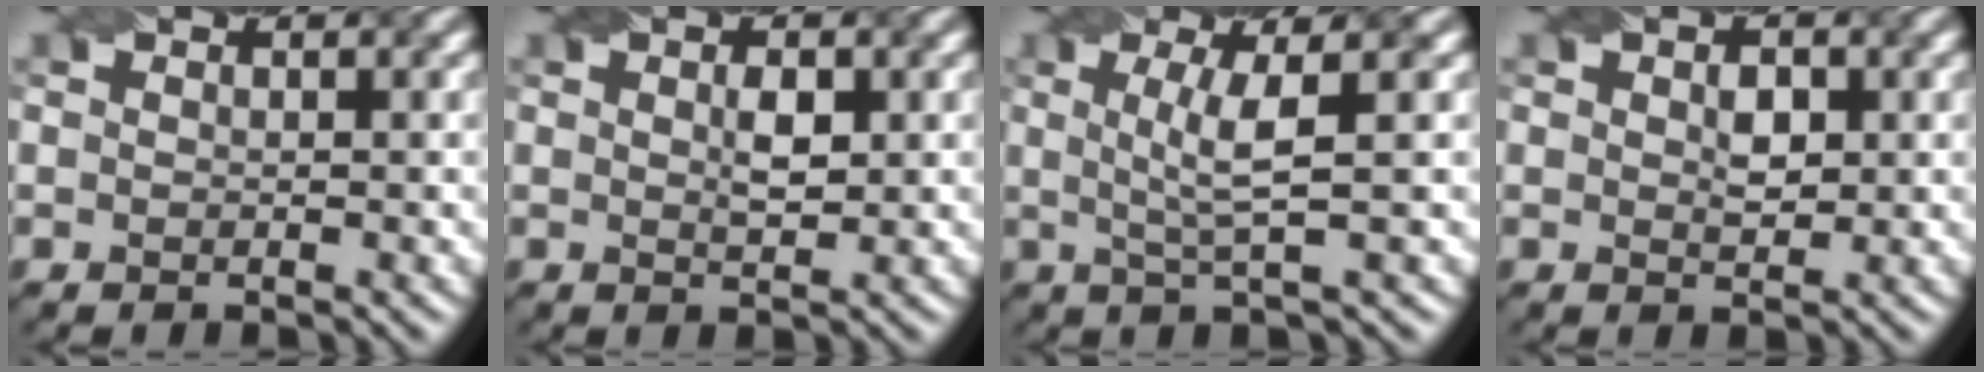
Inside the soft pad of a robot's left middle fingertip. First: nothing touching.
{"total": 1.9, "force": [0.5, 0.8, 1.7], "torque": [-0.033, 0.001, 0.010]}
{"total": 3.8, "force": [0.6, 0.6, 3.7], "torque": [-0.070, 0.003, 0.013]}
{"total": 1.9, "force": [0.4, 1.1, 1.5], "torque": [-0.026, 0.000, 0.008]}